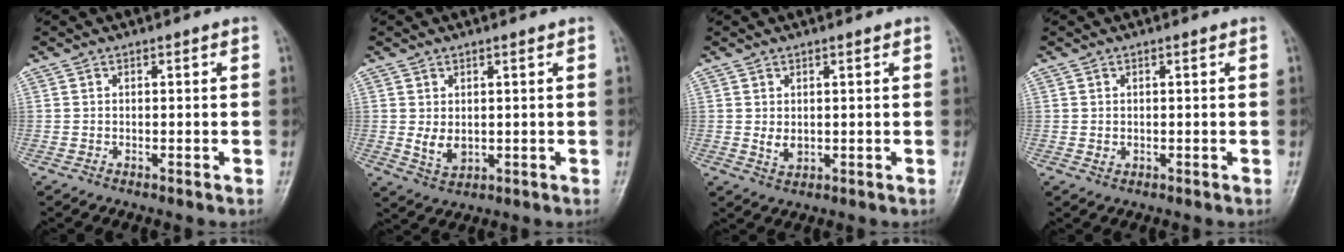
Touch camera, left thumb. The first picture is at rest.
{"total": 4.3, "force": [0.8, 2.7, 3.2], "torque": [-0.047, -0.015, 0.023]}
{"total": 2.9, "force": [0.7, 1.8, 2.2], "torque": [-0.032, -0.010, 0.019]}
{"total": 1.3, "force": [0.3, 0.9, 0.9], "torque": [-0.012, -0.002, 0.010]}